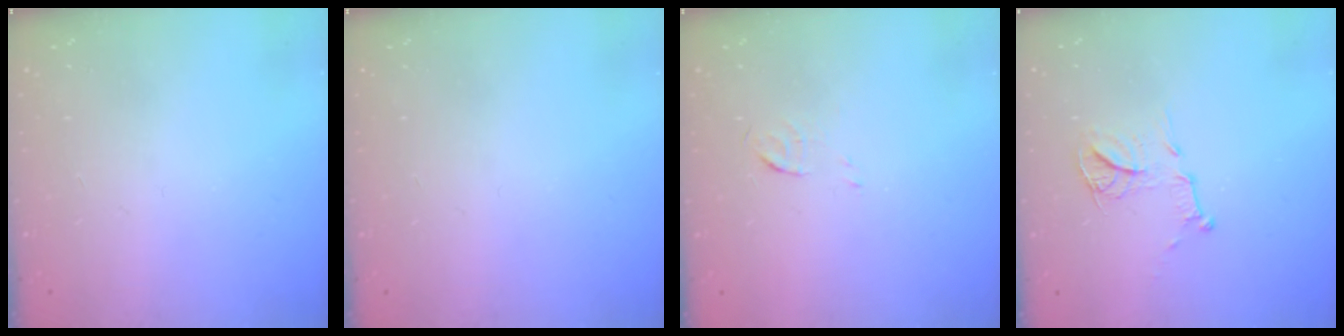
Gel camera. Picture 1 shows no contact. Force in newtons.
{"total": 0.0}
{"total": 3.9, "press": 3.7, "slide": 1.2}
{"total": 11.0, "press": 10.9, "slide": 0.4}